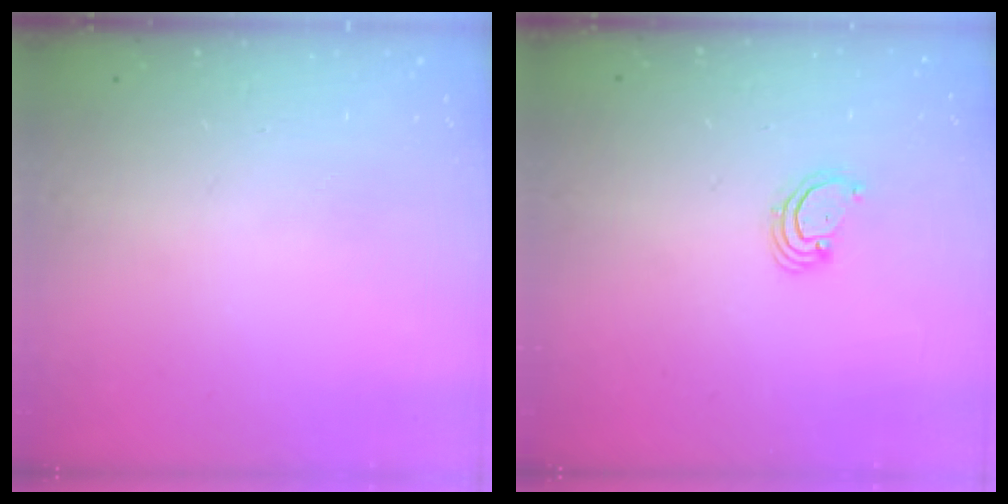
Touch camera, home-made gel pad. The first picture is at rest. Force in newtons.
{"total": 2.5, "press": 2.5, "slide": 0.2}